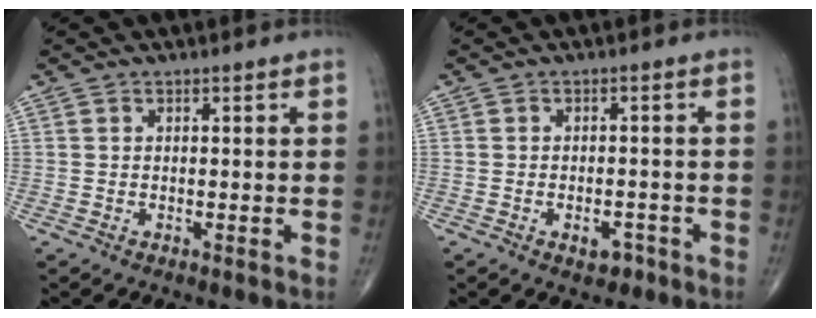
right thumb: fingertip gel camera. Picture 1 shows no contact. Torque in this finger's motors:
{"motor_torque": [-0.15, -0.15, -0.16, -0.03, 0.06]}